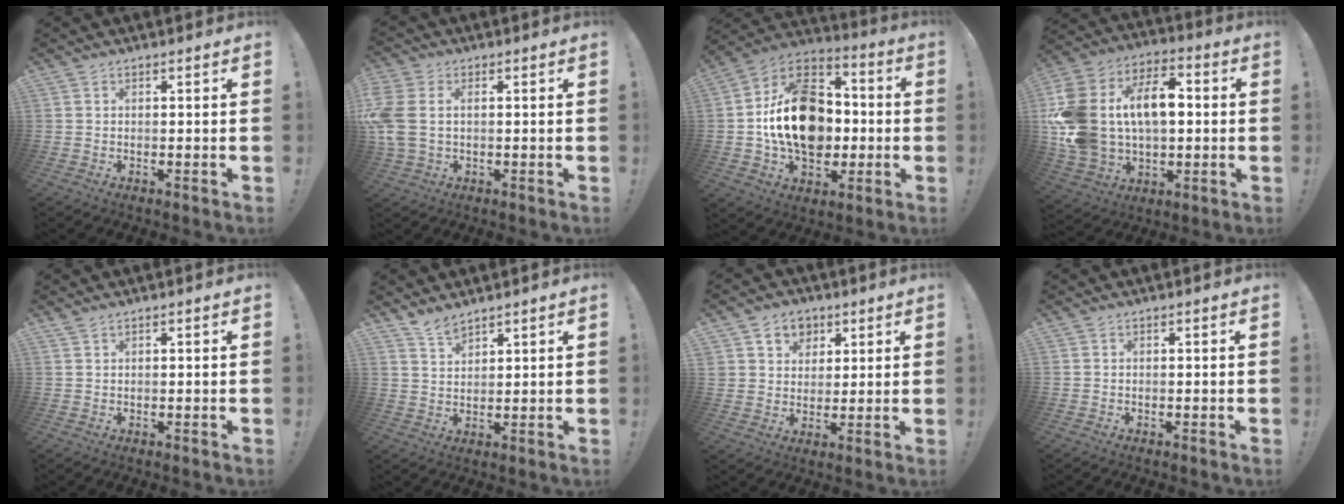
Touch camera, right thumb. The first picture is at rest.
{"total": 8.5, "force": [1.0, 5.9, 6.1], "torque": [-0.138, -0.002, 0.022]}
{"total": 22.3, "force": [-0.8, 16.0, 15.5], "torque": [-0.249, 0.019, -0.002]}
{"total": 22.6, "force": [3.6, 15.1, 16.4], "torque": [-0.324, 0.000, 0.070]}
{"total": 0.9, "force": [0.8, 0.0, 0.4], "torque": [-0.009, -0.001, 0.016]}
{"total": 5.4, "force": [4.8, 1.5, 1.9], "torque": [-0.034, -0.031, 0.089]}
{"total": 7.5, "force": [3.4, 6.5, 1.2], "torque": [-0.015, -0.029, 0.068]}
{"total": 0.0}